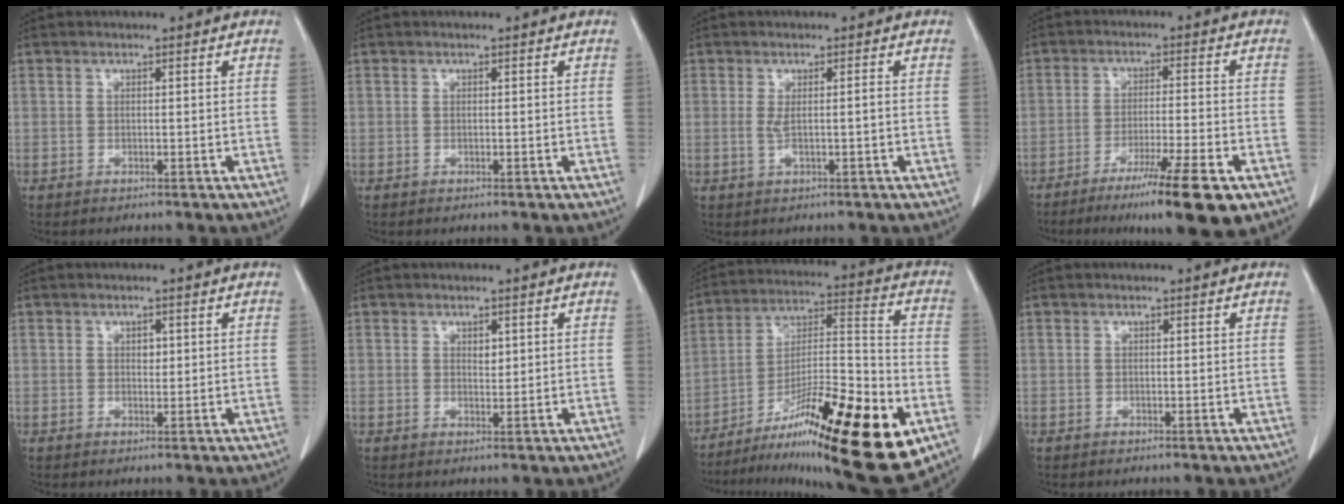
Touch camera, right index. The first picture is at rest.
{"total": 0.0}
{"total": 2.4, "force": [-0.2, 0.0, 2.4], "torque": [-0.046, 0.003, 0.001]}
{"total": 11.8, "force": [-7.4, 0.1, 9.3], "torque": [-0.141, -0.028, -0.117]}
{"total": 1.2, "force": [0.3, 0.8, 0.9], "torque": [-0.009, -0.001, 0.005]}
{"total": 1.3, "force": [0.5, 0.7, 0.9], "torque": [-0.010, -0.005, 0.010]}
{"total": 25.4, "force": [-13.3, 3.6, 21.3], "torque": [-0.296, -0.018, -0.213]}
{"total": 0.0}